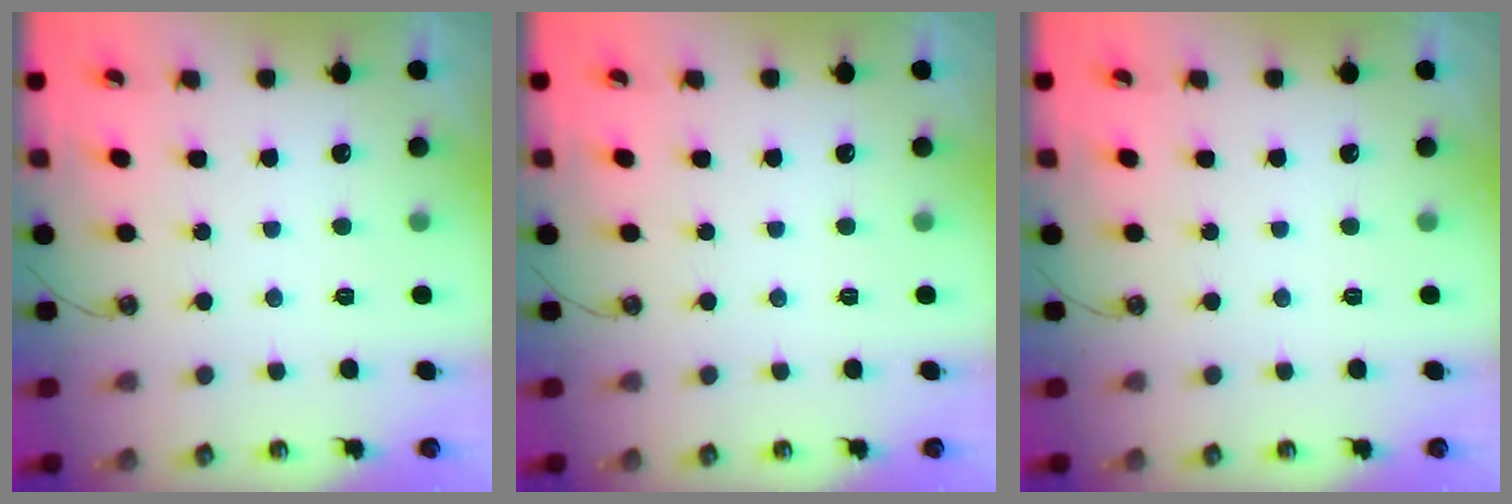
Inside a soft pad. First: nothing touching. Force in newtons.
{"total": 0.0}
{"total": 0.0}